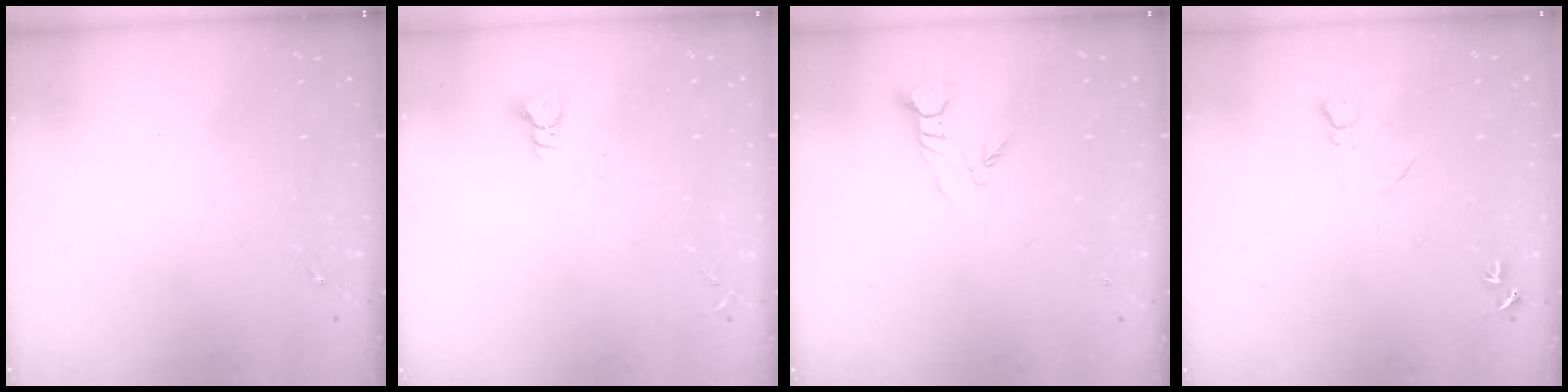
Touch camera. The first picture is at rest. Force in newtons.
{"total": 3.0, "press": 3.0, "slide": 0.3}
{"total": 3.8, "press": 3.8, "slide": 0.3}
{"total": 7.4, "press": 7.3, "slide": 0.9}